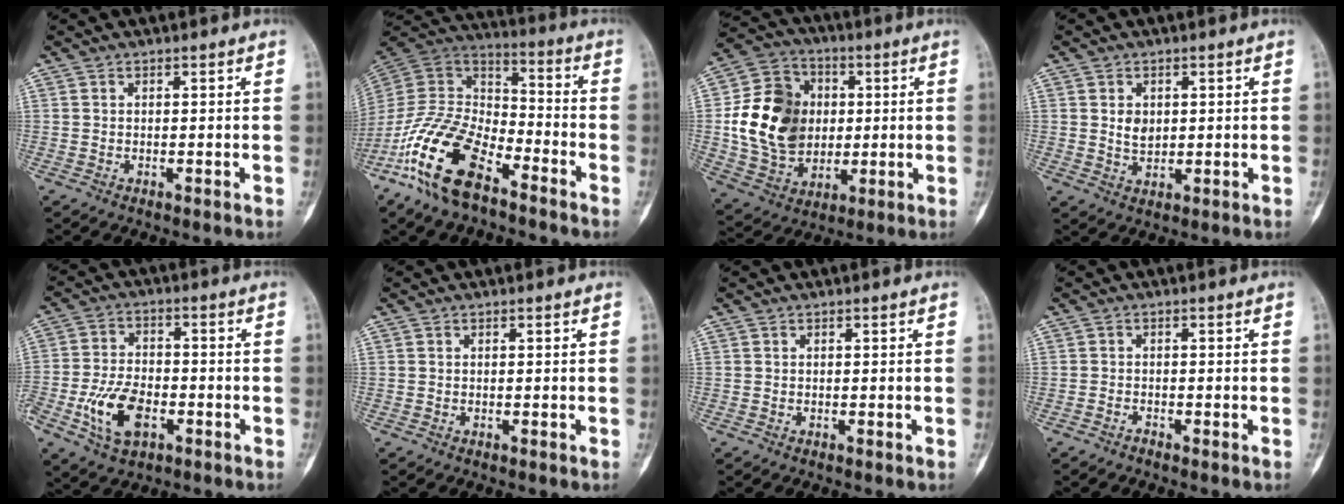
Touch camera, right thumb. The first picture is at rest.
{"total": 18.7, "force": [-11.2, 8.5, 12.4], "torque": [-0.229, 0.062, -0.220]}
{"total": 19.2, "force": [1.5, 14.9, 11.9], "torque": [-0.191, 0.008, 0.034]}
{"total": 3.5, "force": [0.7, 2.6, 2.2], "torque": [-0.024, -0.008, 0.019]}
{"total": 10.9, "force": [-4.1, 6.3, 7.8], "torque": [-0.147, 0.016, -0.074]}
{"total": 0.0}
{"total": 0.0}
{"total": 0.7, "force": [-0.7, 0.1, -0.1], "torque": [0.000, -0.001, -0.017]}